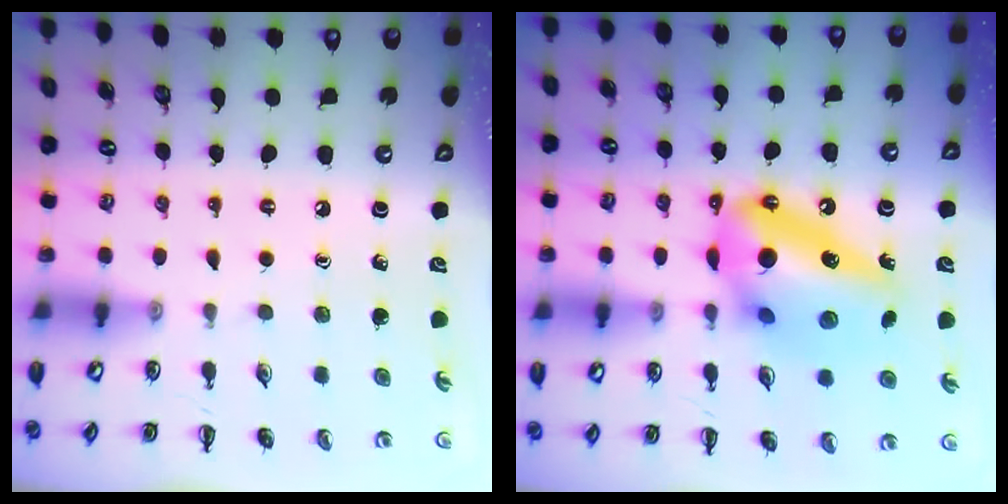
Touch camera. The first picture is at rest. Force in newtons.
{"total": 17.9, "press": 17.9, "slide": 0.5}